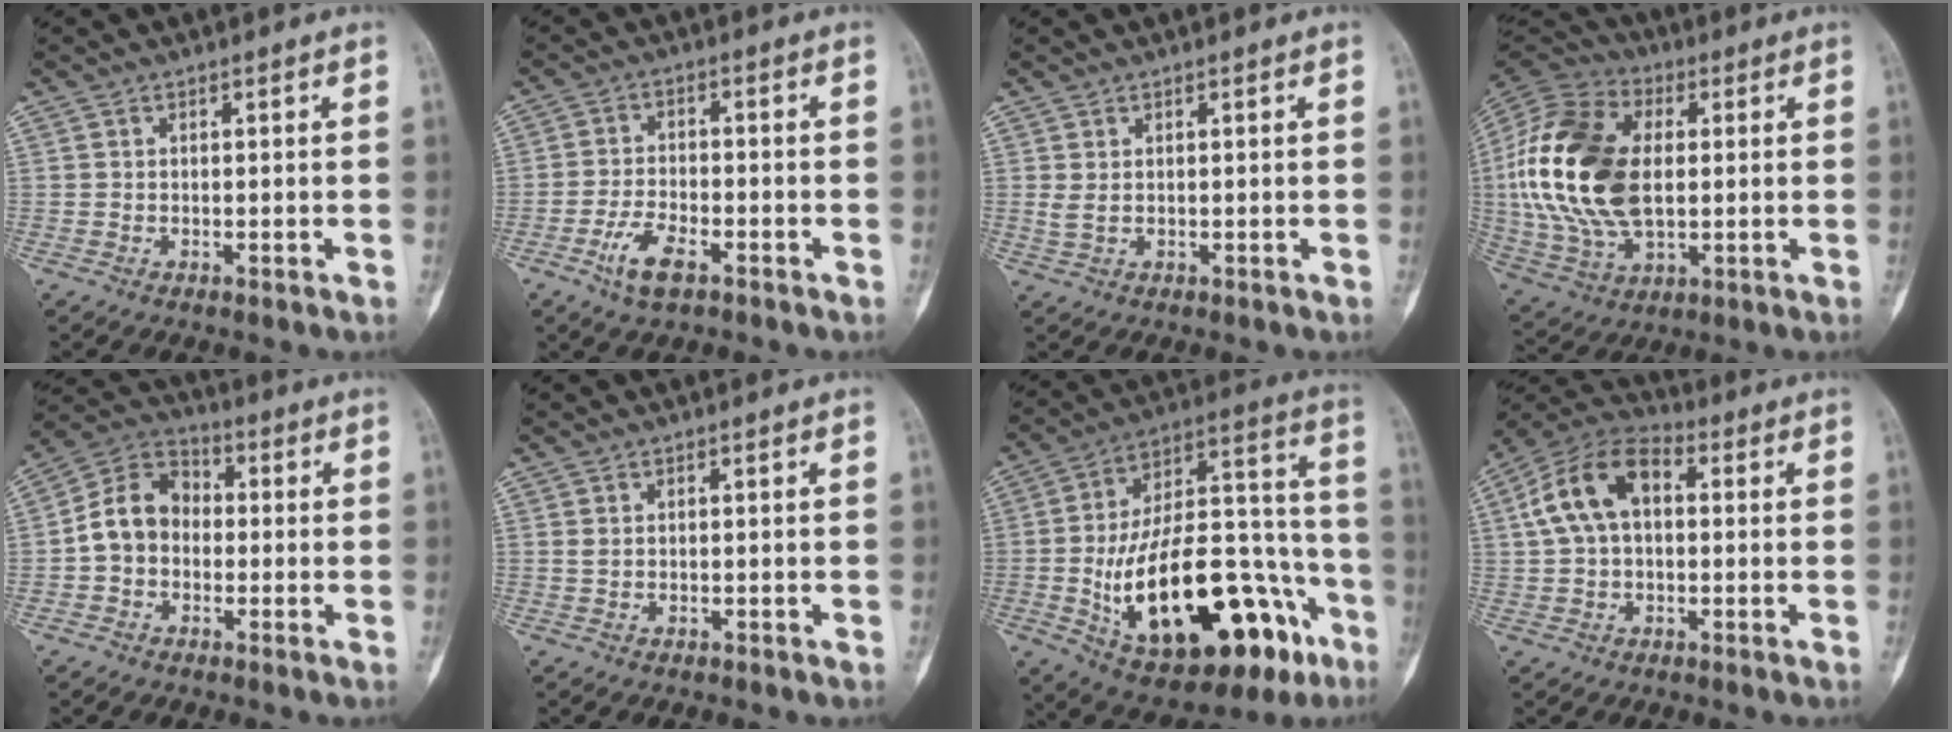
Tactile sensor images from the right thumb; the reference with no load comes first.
{"total": 6.6, "force": [-3.6, 2.8, 4.7], "torque": [-0.094, 0.014, -0.066]}
{"total": 1.6, "force": [0.4, 0.8, 1.4], "torque": [-0.035, 0.005, 0.016]}
{"total": 24.1, "force": [1.7, 14.7, 19.1], "torque": [-0.394, -0.005, 0.031]}
{"total": 10.0, "force": [-1.0, 8.0, 5.9], "torque": [-0.093, 0.037, -0.034]}
{"total": 0.5, "force": [0.1, 0.3, 0.4], "torque": [-0.014, -0.001, 0.002]}
{"total": 33.3, "force": [-12.0, 14.4, 27.4], "torque": [-0.426, 0.049, -0.168]}
{"total": 12.6, "force": [1.8, 7.9, 9.6], "torque": [-0.177, 0.036, 0.022]}